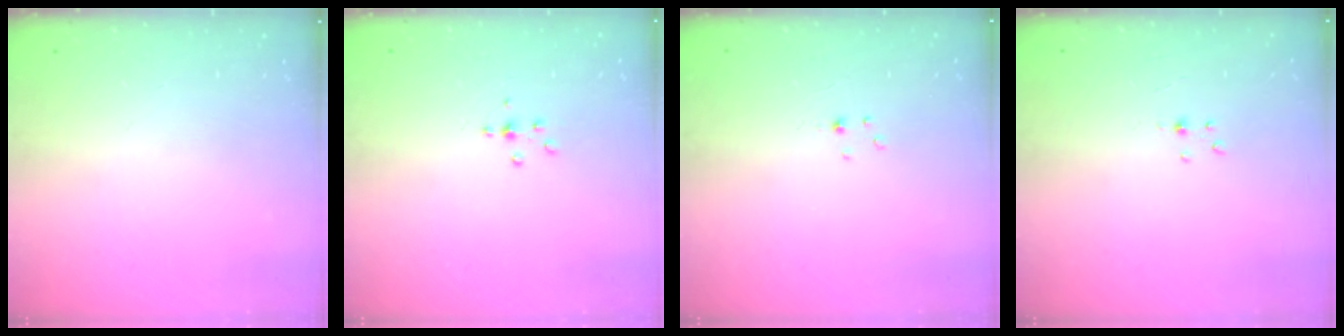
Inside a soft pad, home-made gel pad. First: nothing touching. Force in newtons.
{"total": 4.5, "press": 4.1, "slide": 1.7}
{"total": 1.4, "press": 1.3, "slide": 0.2}
{"total": 2.5, "press": 2.5, "slide": 0.3}